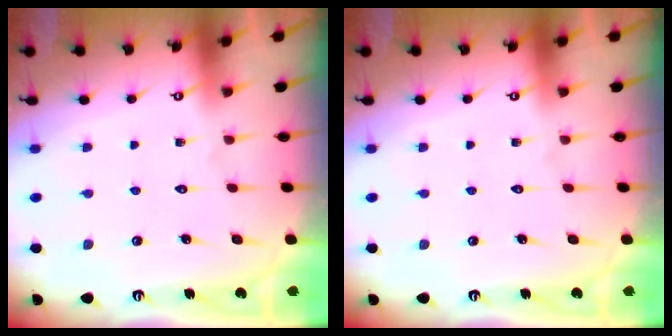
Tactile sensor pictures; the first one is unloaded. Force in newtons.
{"total": 0.0}